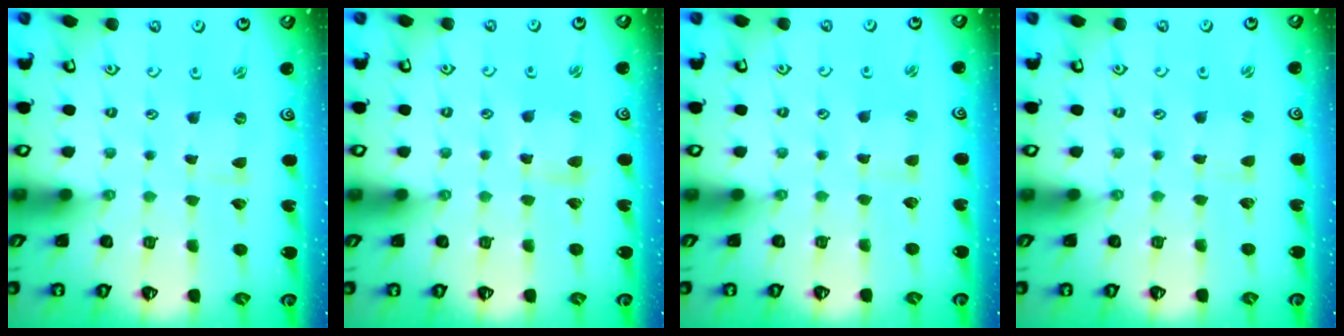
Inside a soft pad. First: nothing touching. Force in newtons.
{"total": 2.6, "press": 2.5, "slide": 0.3}
{"total": 1.4, "press": 1.3, "slide": 0.3}
{"total": 0.9, "press": 0.9, "slide": 0.0}